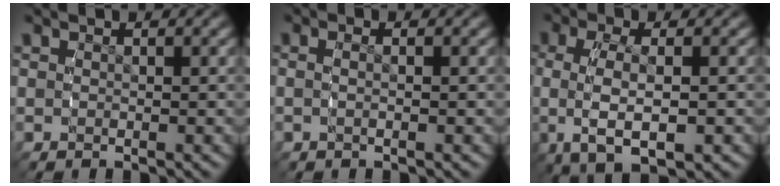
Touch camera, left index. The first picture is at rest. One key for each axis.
{"total": 1.2, "fx": -0.4, "fy": -0.1, "fz": 1.2, "tx": -0.028, "ty": -0.003, "tz": -0.006}
{"total": 5.9, "fx": -0.8, "fy": 2.6, "fz": 5.2, "tx": -0.113, "ty": -0.011, "tz": 0.002}